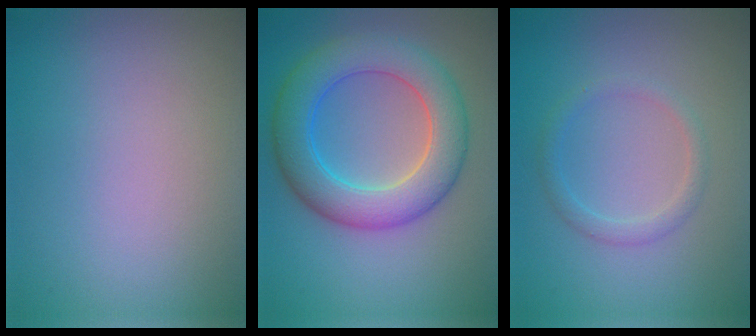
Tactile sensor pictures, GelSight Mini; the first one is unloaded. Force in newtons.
{"total": 7.2, "press": 7.2, "slide": 0.2}
{"total": 1.6, "press": 1.6, "slide": 0.0}